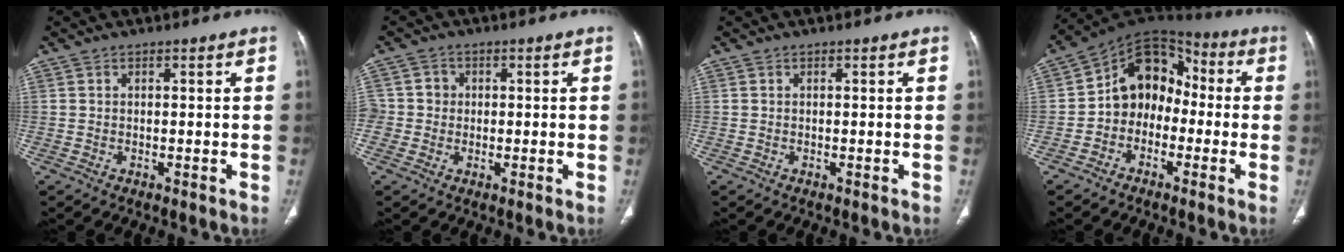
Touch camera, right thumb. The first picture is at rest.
{"total": 4.3, "force": [-0.2, 4.3, 0.7], "torque": [0.014, 0.014, -0.008]}
{"total": 0.0}
{"total": 12.3, "force": [-1.8, 9.7, 7.2], "torque": [-0.073, 0.054, -0.049]}